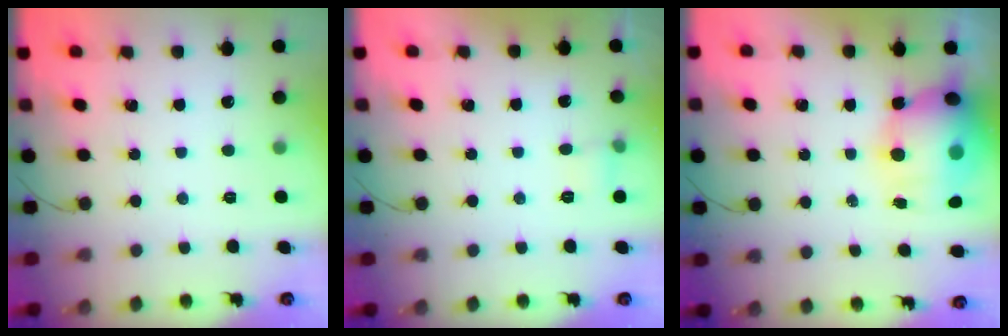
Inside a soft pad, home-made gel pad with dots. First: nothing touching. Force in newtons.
{"total": 4.9, "press": 4.7, "slide": 1.5}
{"total": 15.2, "press": 14.8, "slide": 3.7}